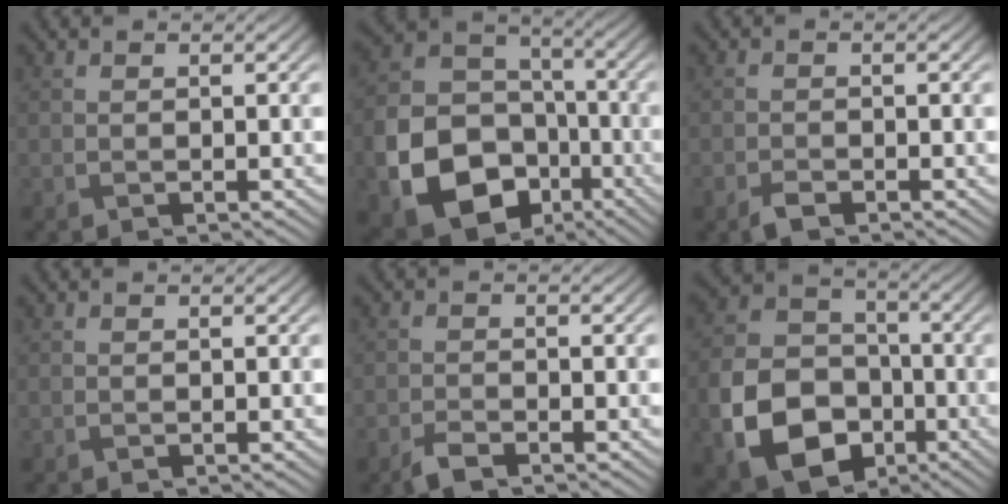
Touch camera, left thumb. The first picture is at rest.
{"total": 15.8, "force": [-6.4, 11.9, 8.2], "torque": [-0.201, -0.056, -0.109]}
{"total": 1.9, "force": [-1.3, 0.8, 1.0], "torque": [-0.024, -0.003, -0.028]}
{"total": 0.0}
{"total": 2.3, "force": [-1.8, 0.7, 1.3], "torque": [-0.029, -0.002, -0.039]}
{"total": 13.8, "force": [-5.3, 10.2, 7.6], "torque": [-0.187, -0.038, -0.105]}